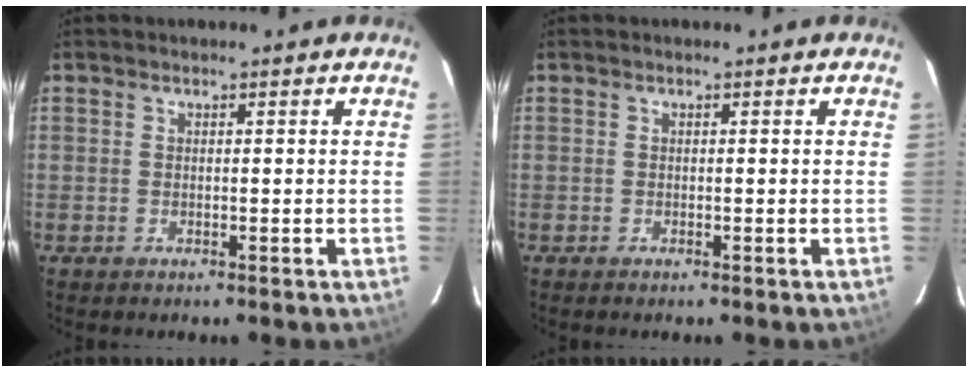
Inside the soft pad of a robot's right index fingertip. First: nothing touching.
{"total": 0.0}